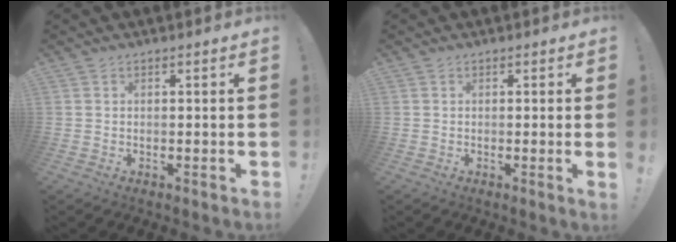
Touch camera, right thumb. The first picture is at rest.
{"total": 1.6, "force": [0.0, -0.6, 1.5], "torque": [-0.017, -0.006, -0.004]}